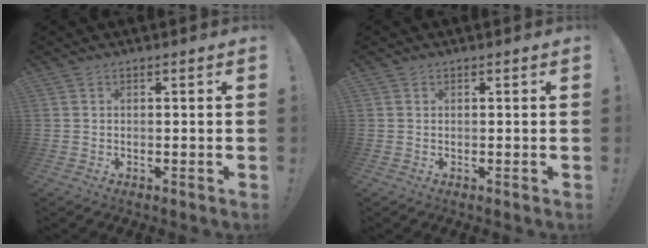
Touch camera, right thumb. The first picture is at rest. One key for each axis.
{"total": 0.0}